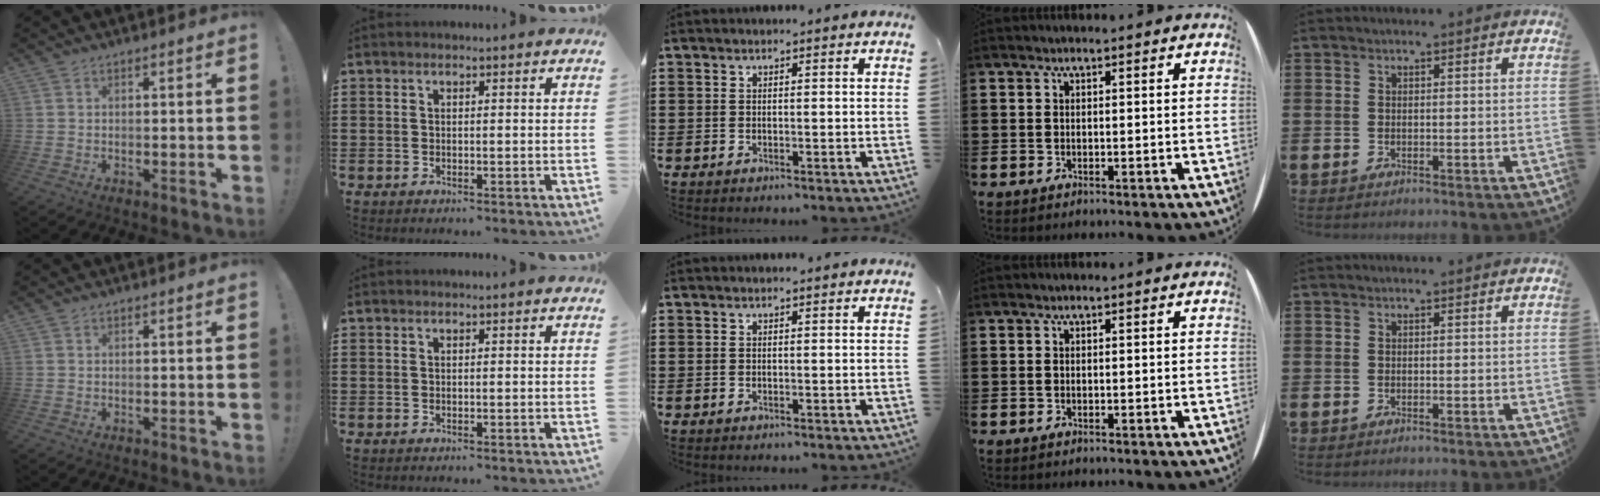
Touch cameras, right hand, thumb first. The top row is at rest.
{}